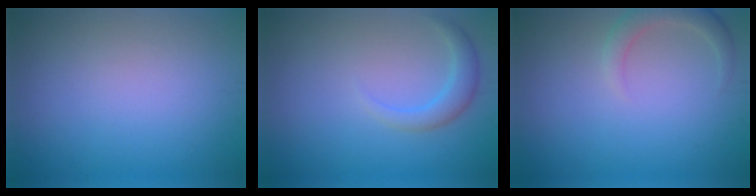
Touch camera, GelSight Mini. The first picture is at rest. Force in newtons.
{"total": 2.1, "press": 2.1, "slide": 0.1}
{"total": 2.2, "press": 2.2, "slide": 0.3}